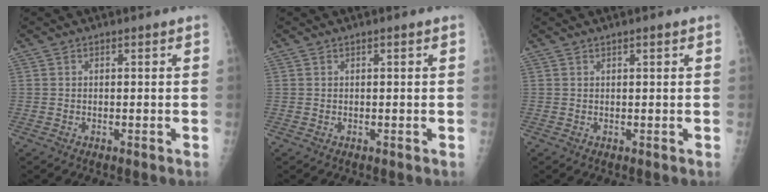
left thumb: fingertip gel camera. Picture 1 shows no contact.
{"total": 0.0}
{"total": 0.8, "force": [0.5, 0.1, 0.6], "torque": [-0.008, 0.000, 0.009]}